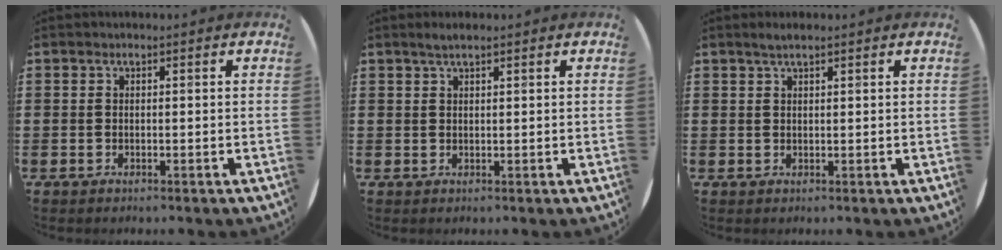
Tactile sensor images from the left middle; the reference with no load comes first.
{"total": 1.4, "force": [1.1, 0.1, 0.8], "torque": [-0.018, 0.002, 0.020]}
{"total": 1.4, "force": [1.1, 0.1, 0.8], "torque": [-0.016, 0.003, 0.019]}